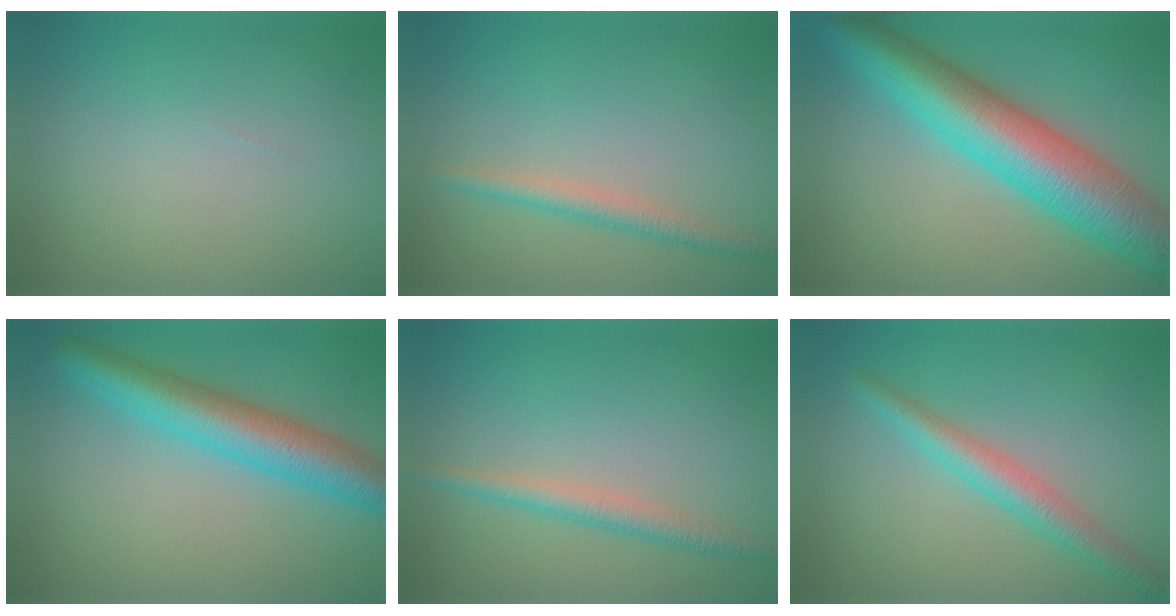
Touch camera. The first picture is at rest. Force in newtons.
{"total": 2.3, "press": 2.3, "slide": 0.1}
{"total": 11.2, "press": 11.2, "slide": 0.1}
{"total": 6.7, "press": 6.7, "slide": 0.2}
{"total": 2.5, "press": 2.5, "slide": 0.1}
{"total": 3.7, "press": 3.7, "slide": 0.1}